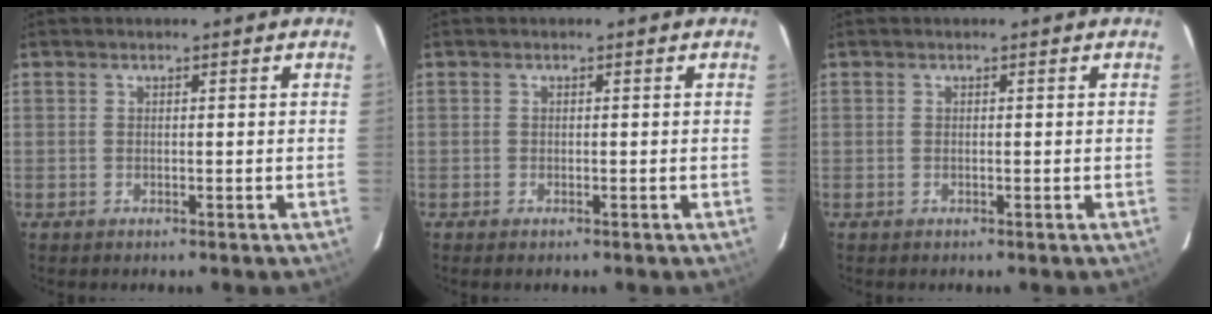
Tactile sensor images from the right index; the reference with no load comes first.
{"total": 0.6, "force": [-0.4, 0.3, 0.3], "torque": [-0.006, -0.002, -0.009]}
{"total": 0.0}